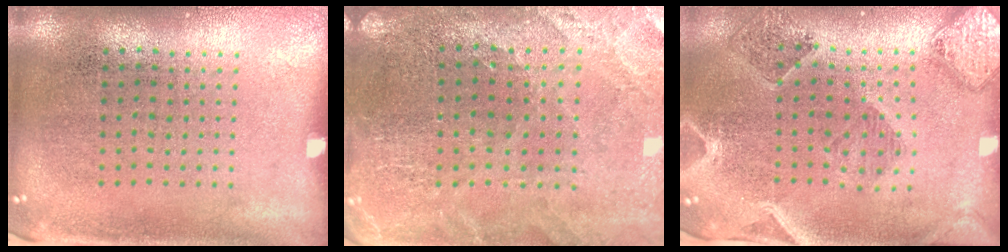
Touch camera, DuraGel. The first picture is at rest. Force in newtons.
{"total": 1.0, "press": 1.0, "slide": 0.1}
{"total": 1.6, "press": 1.6, "slide": 0.3}